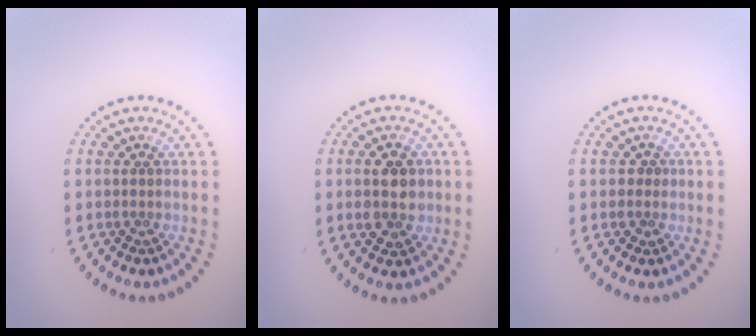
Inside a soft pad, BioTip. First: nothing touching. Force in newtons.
{"total": 3.8, "press": 3.7, "slide": 0.2}
{"total": 1.1, "press": 1.0, "slide": 0.4}